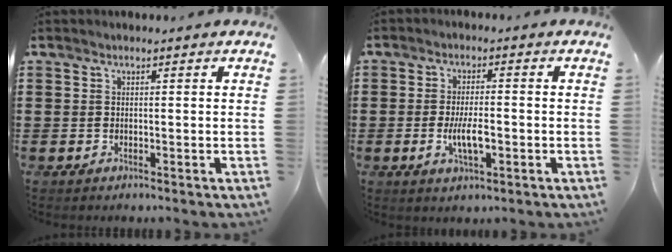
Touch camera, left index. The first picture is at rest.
{"total": 5.2, "force": [-1.2, 1.7, 4.8], "torque": [-0.094, -0.001, -0.023]}